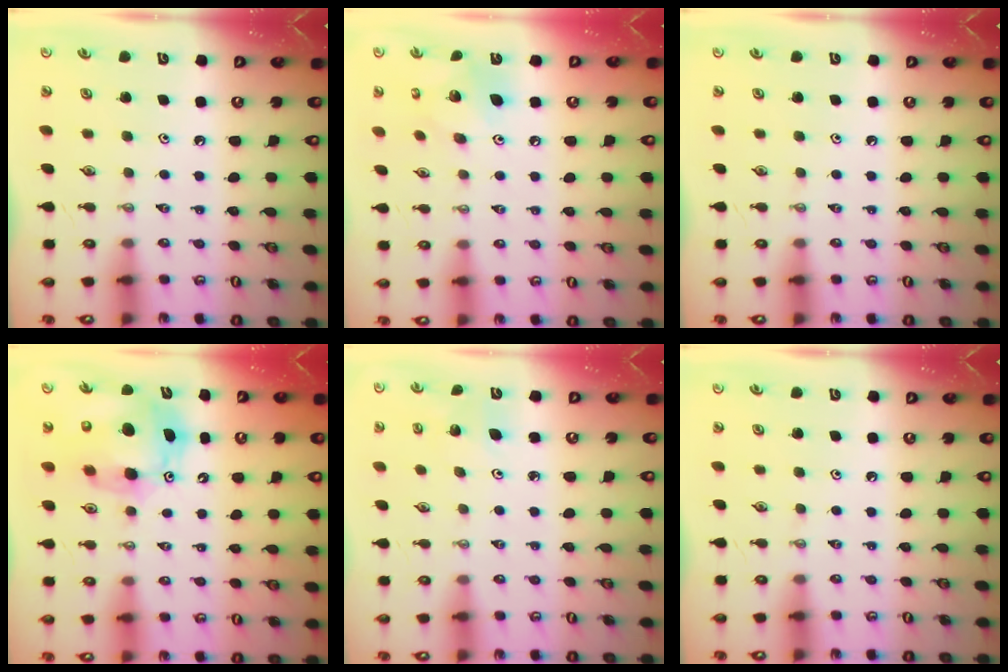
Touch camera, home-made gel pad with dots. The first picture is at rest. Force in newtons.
{"total": 10.6, "press": 10.5, "slide": 0.9}
{"total": 0.0}
{"total": 13.3, "press": 13.1, "slide": 2.4}
{"total": 5.7, "press": 5.5, "slide": 1.2}
{"total": 0.0}